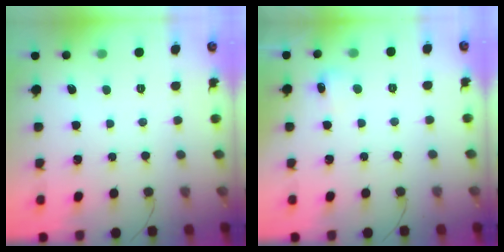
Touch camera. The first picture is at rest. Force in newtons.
{"total": 5.1, "press": 4.9, "slide": 1.3}